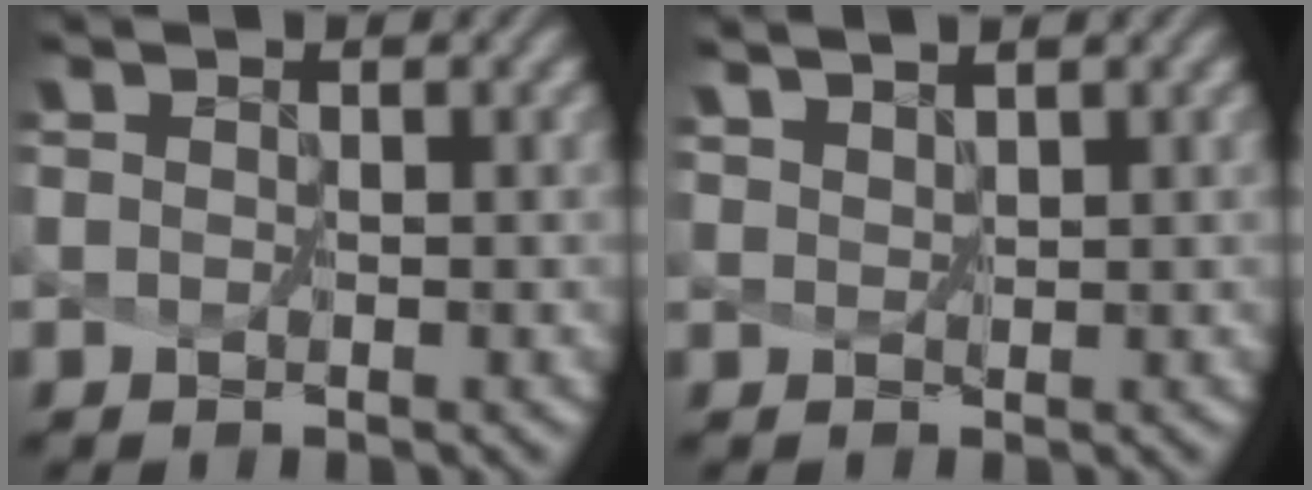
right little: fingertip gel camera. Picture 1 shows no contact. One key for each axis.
{"total": 1.7, "fx": 1.7, "fy": 0.0, "fz": 0.2, "tx": -0.017, "ty": 0.004, "tz": 0.034}